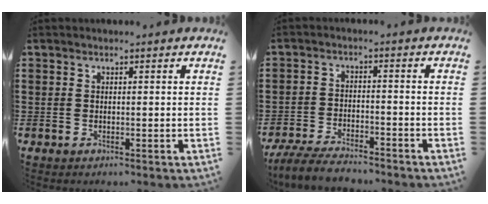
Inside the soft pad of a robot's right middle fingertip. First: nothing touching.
{"total": 5.0, "force": [-4.6, 0.7, 1.8], "torque": [-0.041, -0.003, -0.093]}